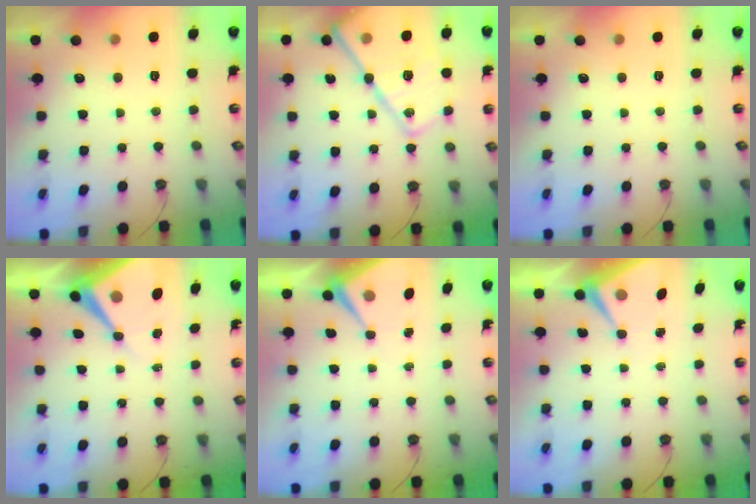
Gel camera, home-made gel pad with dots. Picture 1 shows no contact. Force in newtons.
{"total": 22.9, "press": 22.8, "slide": 2.0}
{"total": 0.0}
{"total": 10.2, "press": 10.2, "slide": 0.8}
{"total": 6.7, "press": 6.6, "slide": 0.7}
{"total": 8.2, "press": 8.2, "slide": 0.1}